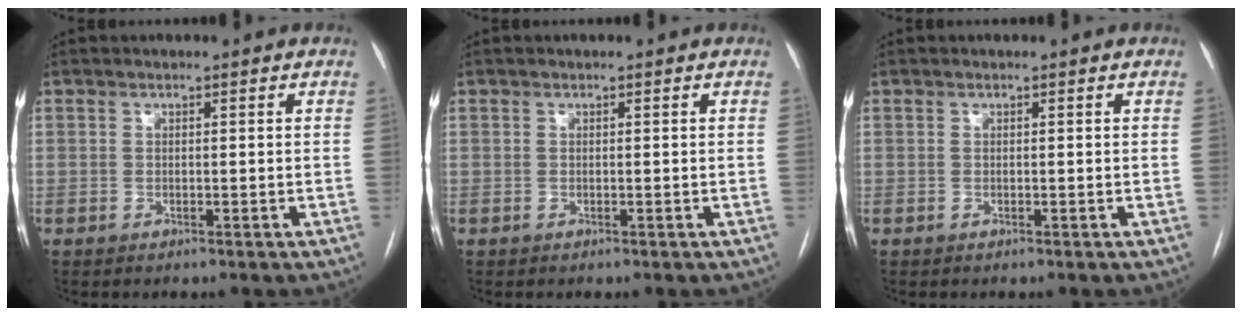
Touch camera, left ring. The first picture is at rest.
{"total": 0.0}
{"total": 0.0}